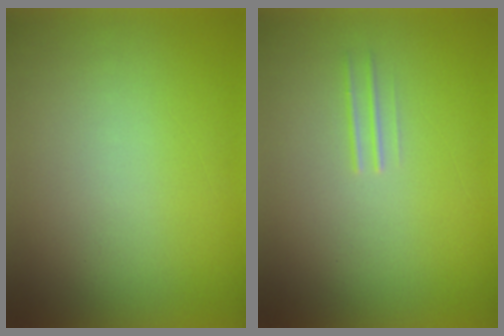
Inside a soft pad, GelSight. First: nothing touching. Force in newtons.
{"total": 1.9}